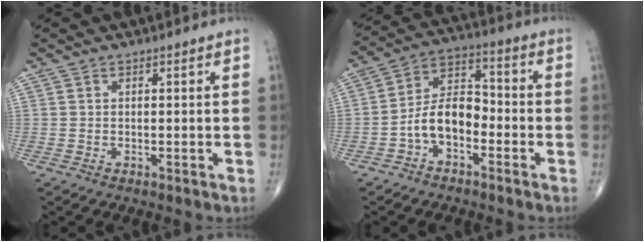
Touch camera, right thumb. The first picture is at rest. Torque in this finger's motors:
{"motor_torque": [0.10, 0.08, 1.03, -0.49, 0.08]}